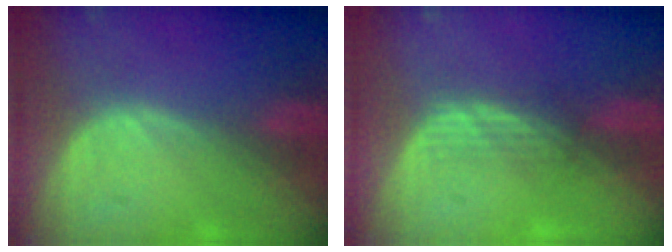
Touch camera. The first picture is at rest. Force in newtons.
{"total": 2.7, "press": 2.5, "slide": 0.9}